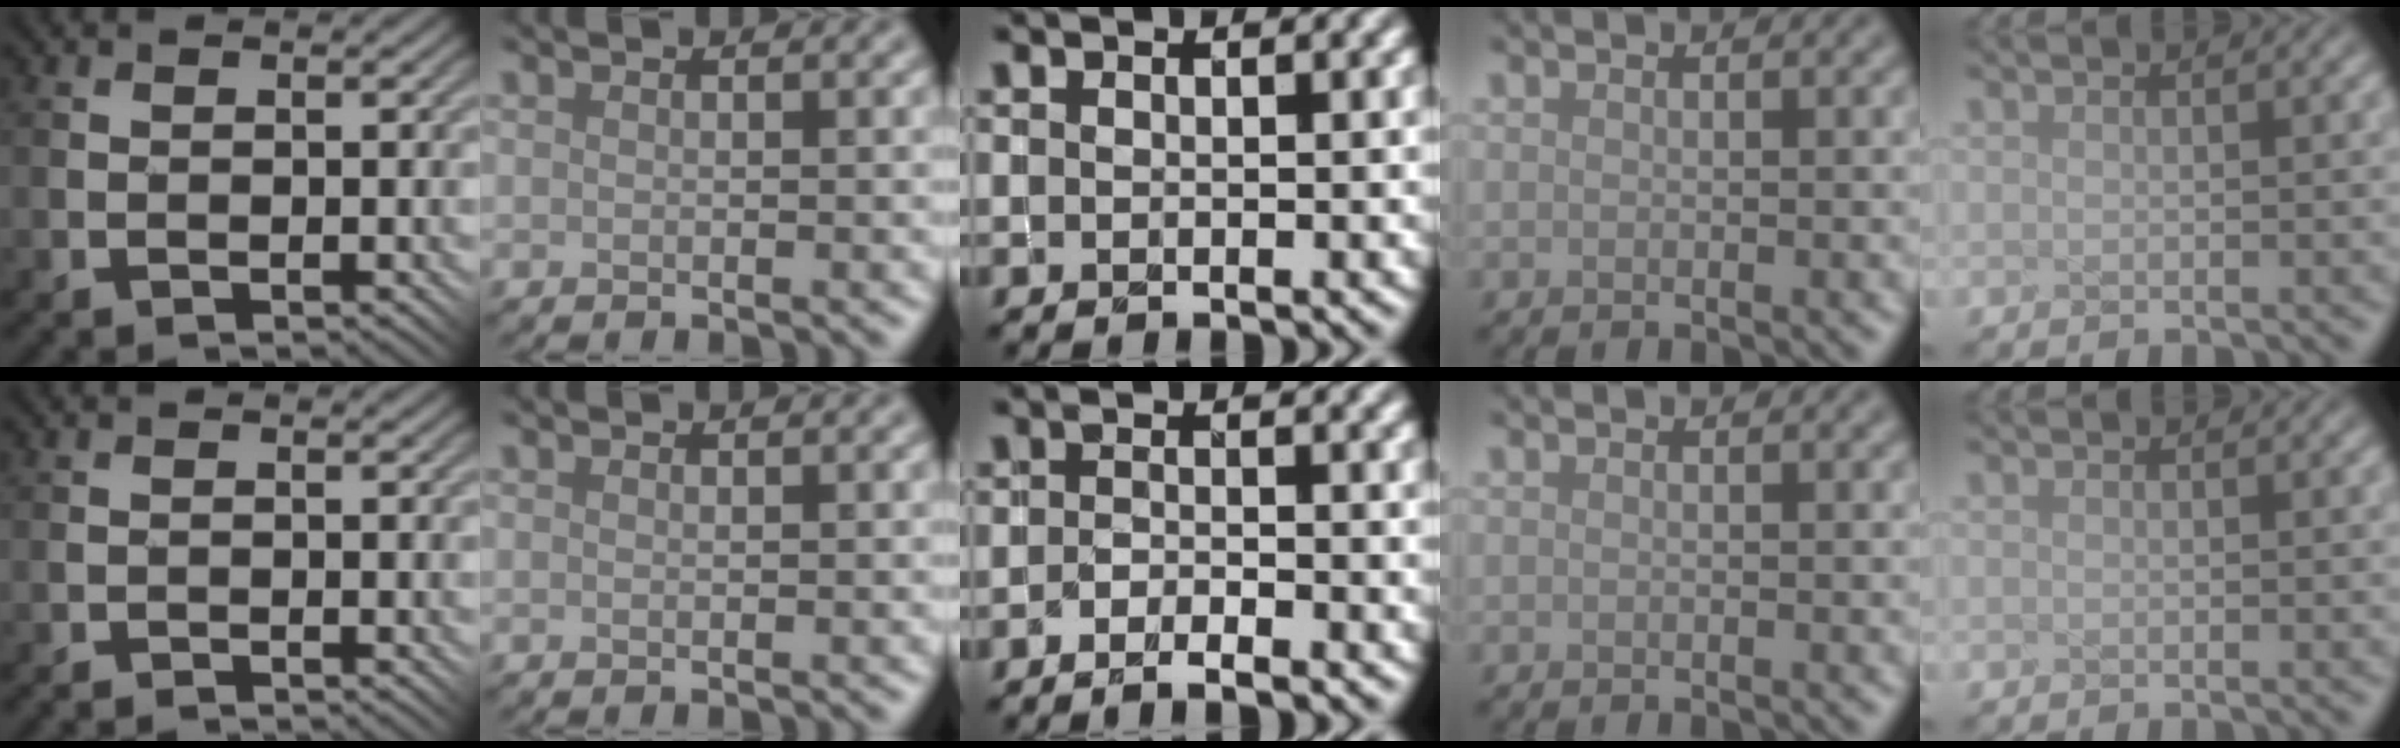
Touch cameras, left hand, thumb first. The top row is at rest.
{"thumb": {"total": 1.0, "force": [-0.9, -0.3, -0.2], "torque": [0.004, 0.007, -0.020]}, "middle": {"total": 2.6, "force": [-1.9, 0.4, 1.7], "torque": [-0.032, 0.002, -0.035]}}